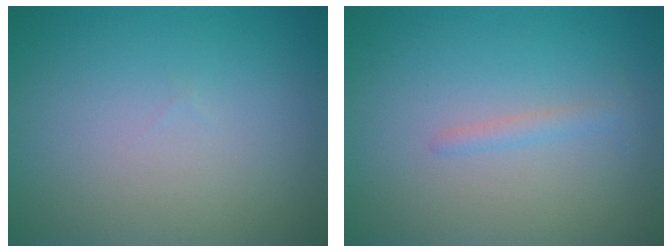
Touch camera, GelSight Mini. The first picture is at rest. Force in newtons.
{"total": 1.0, "press": 1.0, "slide": 0.0}